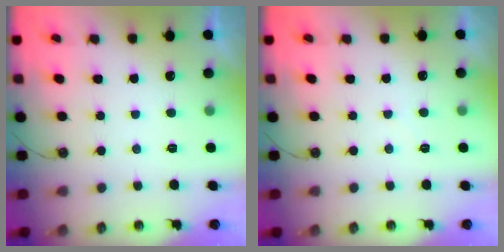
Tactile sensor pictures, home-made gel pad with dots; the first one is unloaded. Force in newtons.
{"total": 3.2, "press": 3.2, "slide": 0.3}